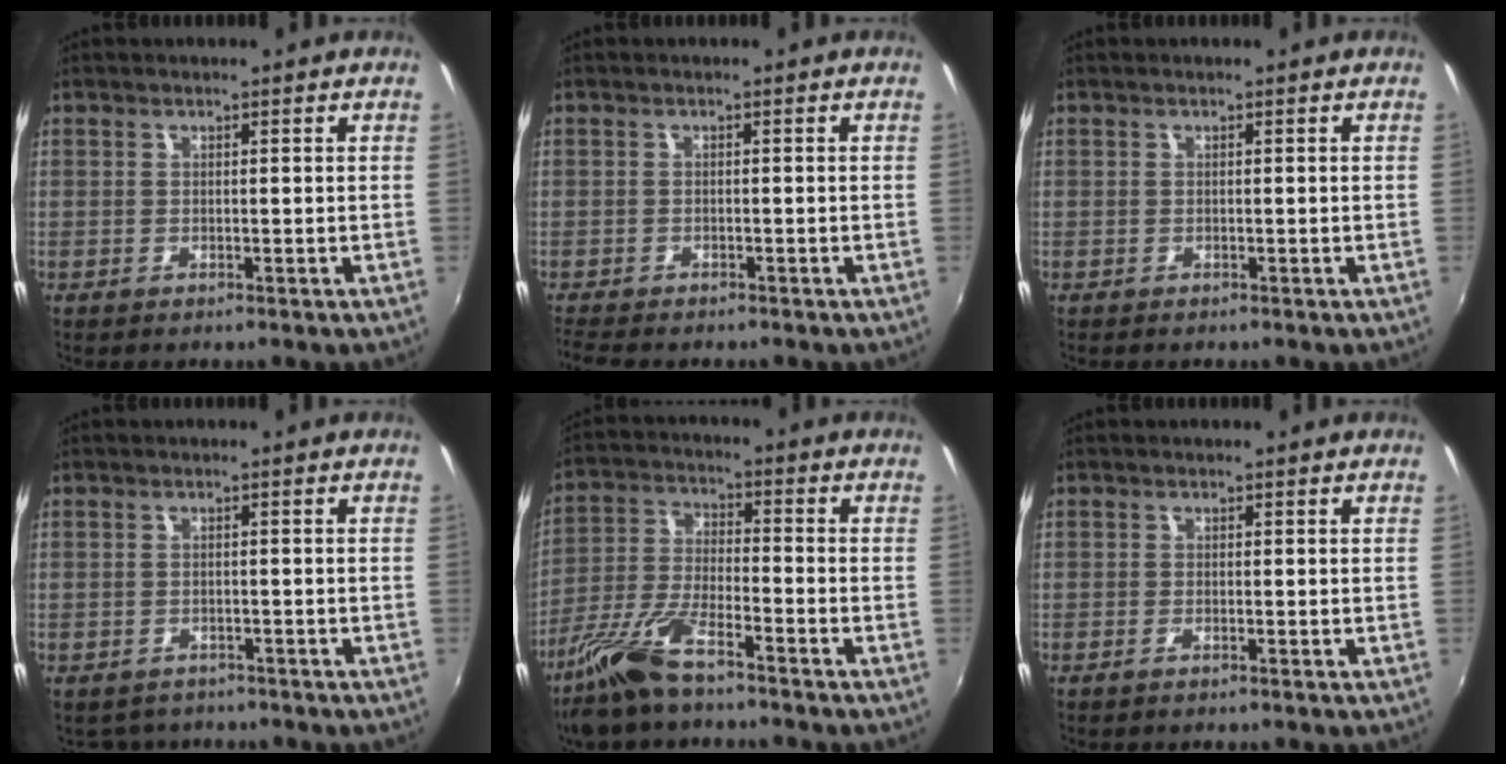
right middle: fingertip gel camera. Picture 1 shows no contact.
{"total": 4.5, "force": [-4.1, 0.8, 1.7], "torque": [-0.047, -0.024, -0.072]}
{"total": 0.0}
{"total": 3.8, "force": [-3.3, 1.9, 0.5], "torque": [-0.017, -0.008, -0.047]}
{"total": 11.7, "force": [-8.4, 3.0, 7.5], "torque": [-0.163, -0.012, -0.169]}
{"total": 0.8, "force": [-0.7, -0.1, 0.5], "torque": [-0.011, -0.002, -0.015]}